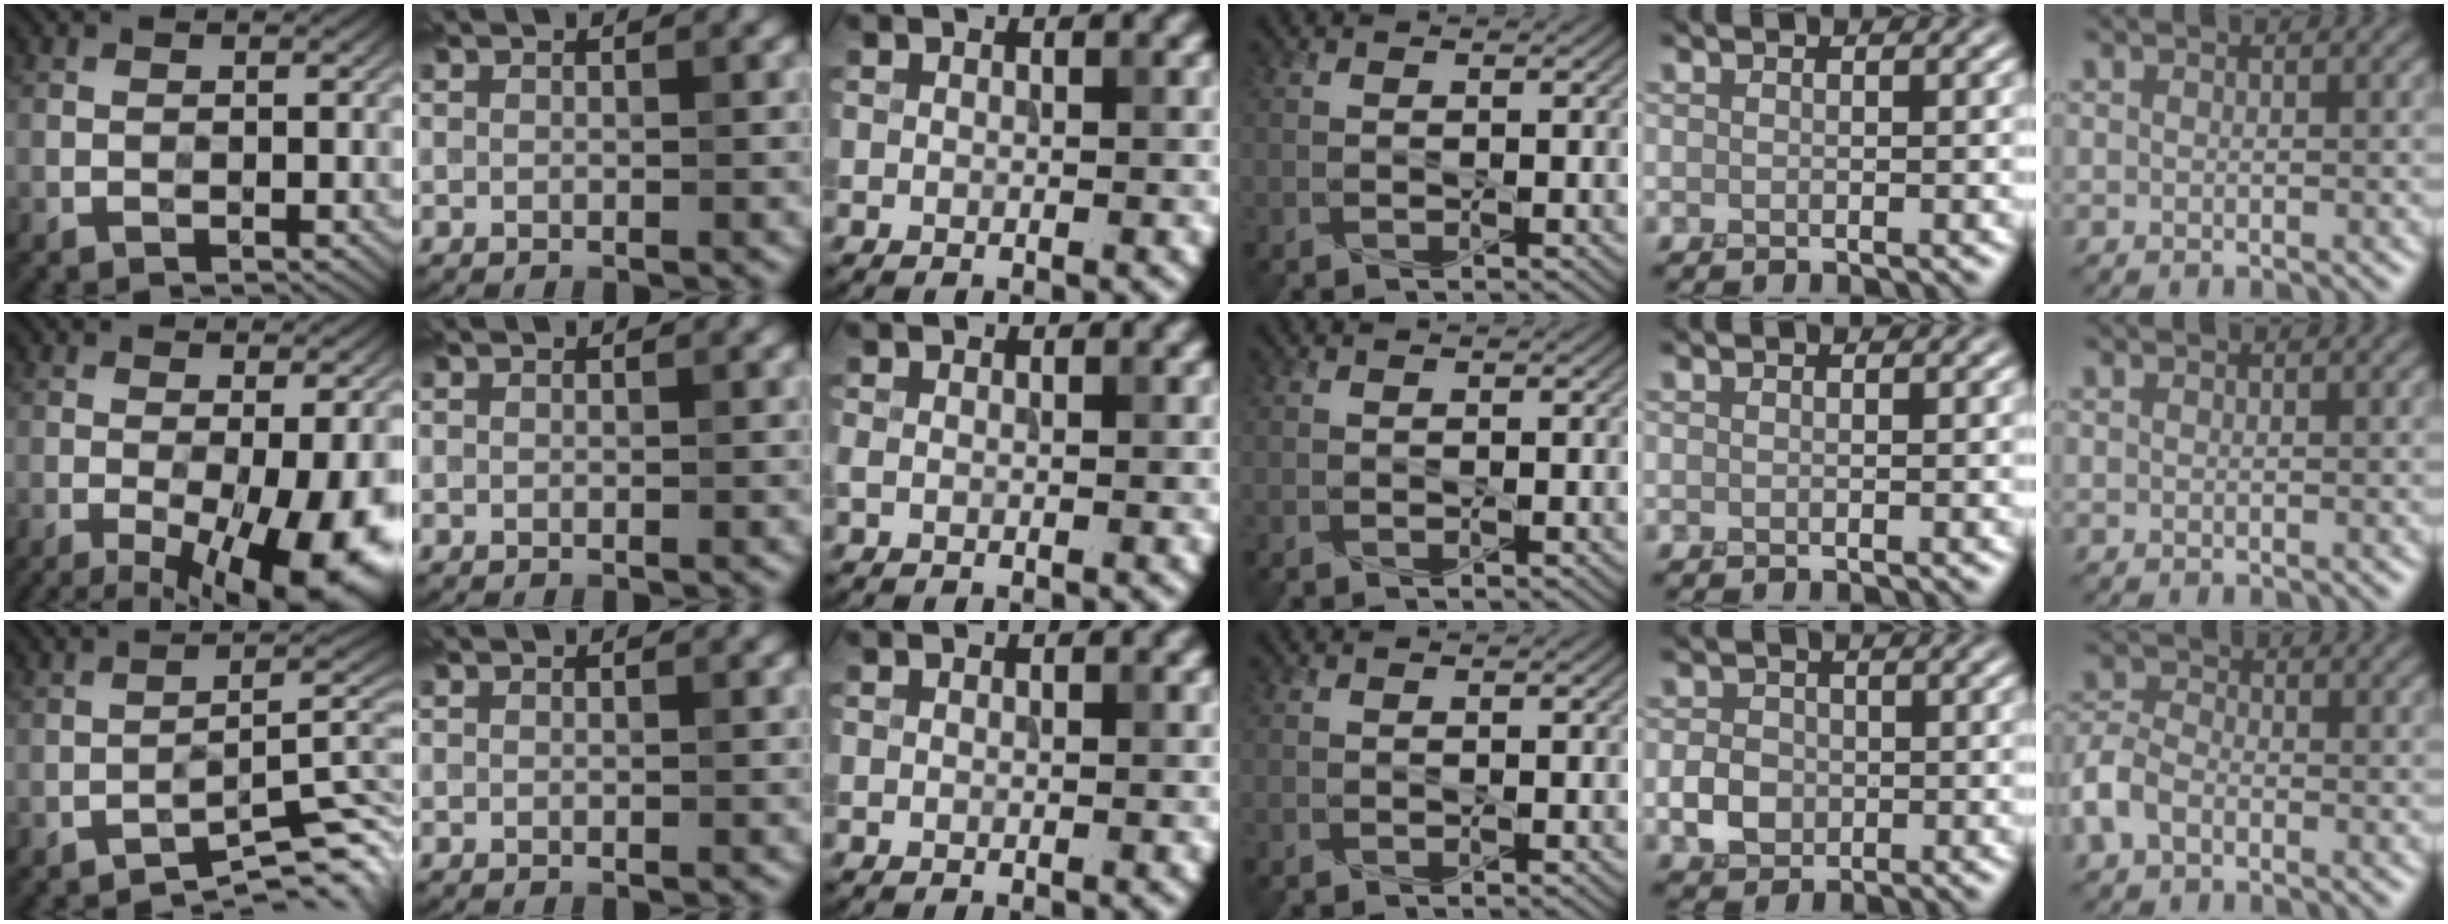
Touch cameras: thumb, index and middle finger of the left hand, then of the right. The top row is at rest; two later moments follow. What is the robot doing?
{"motion": "press", "object": "syringe"}